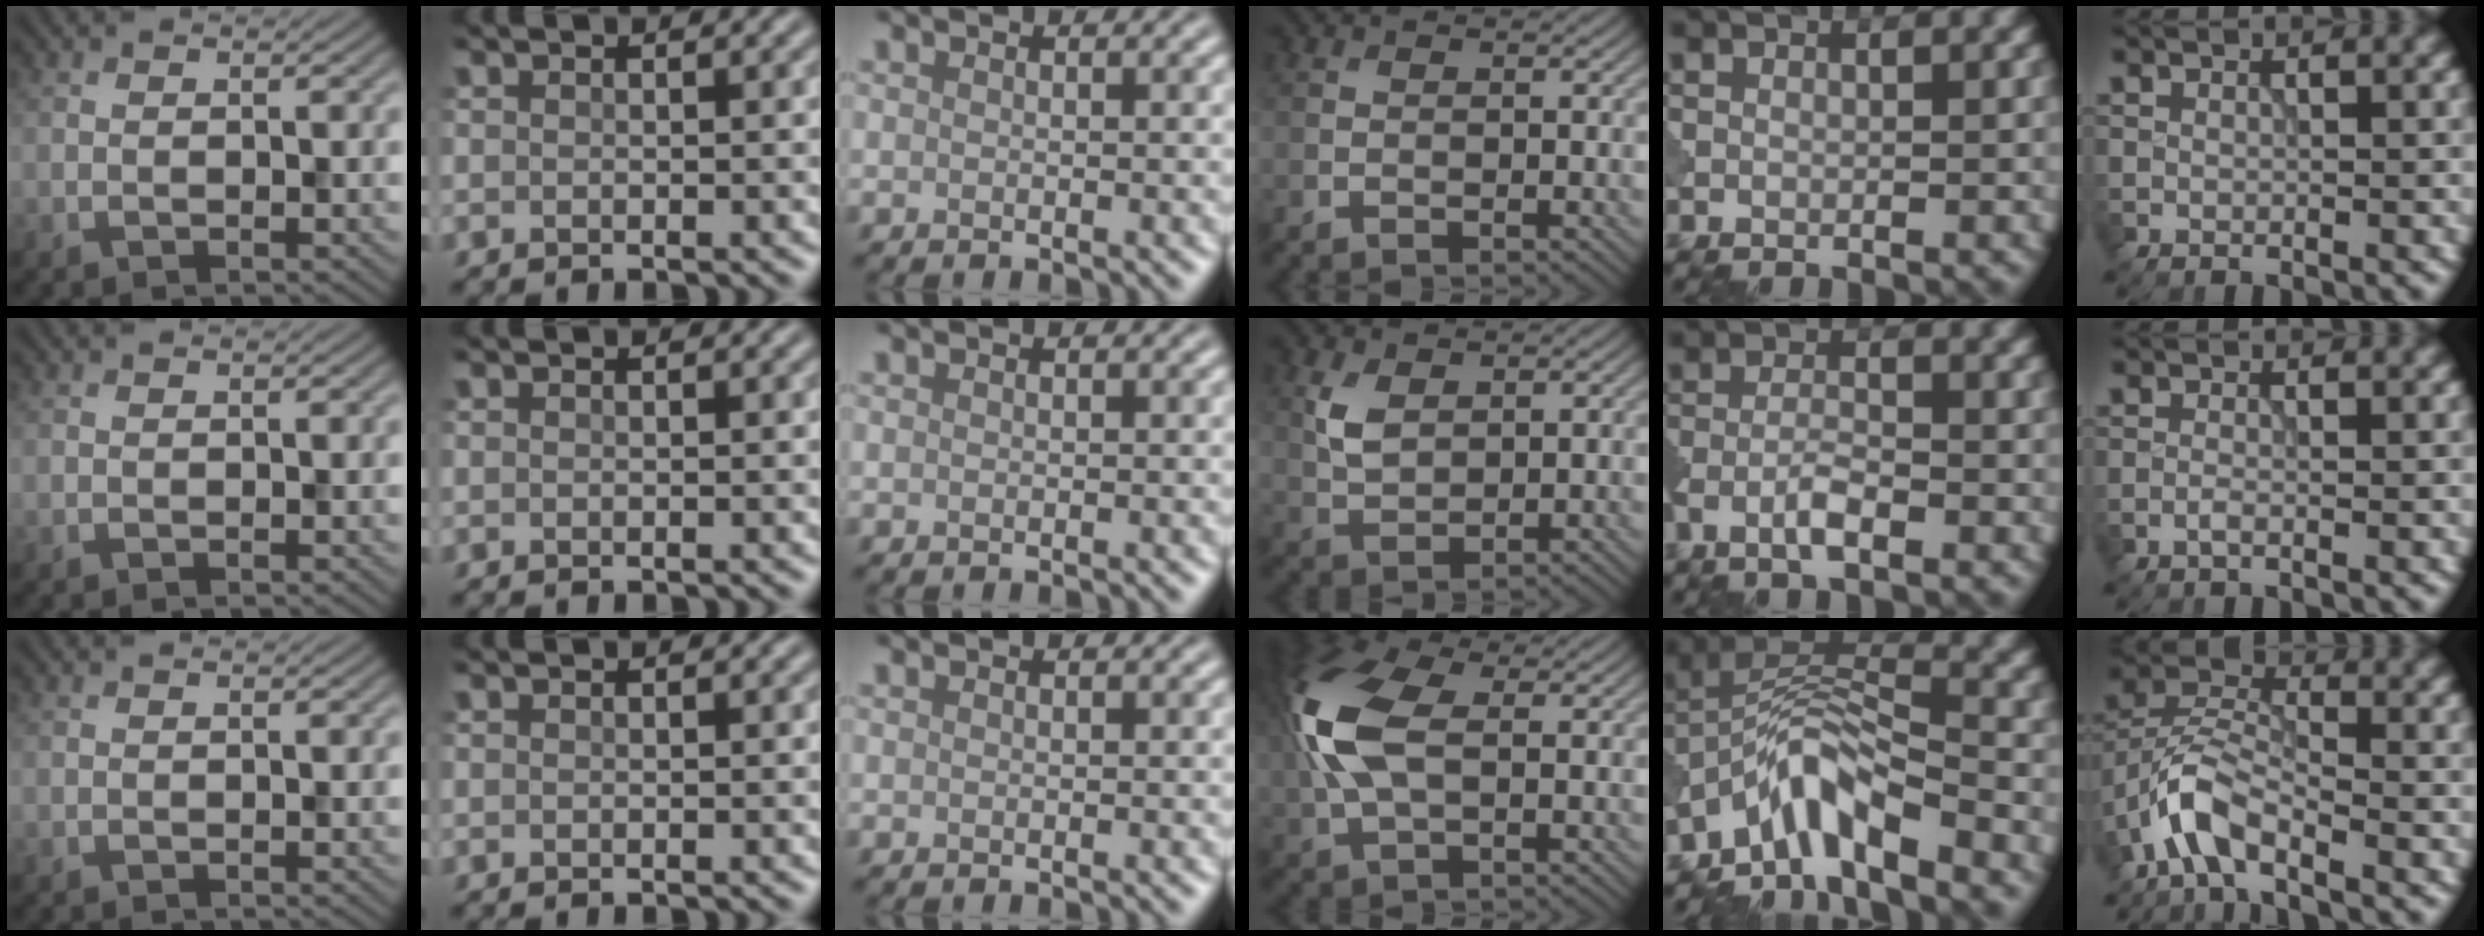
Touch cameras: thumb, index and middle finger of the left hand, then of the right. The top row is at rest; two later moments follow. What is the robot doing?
{"motion": "wipe", "object": "makeup brush"}